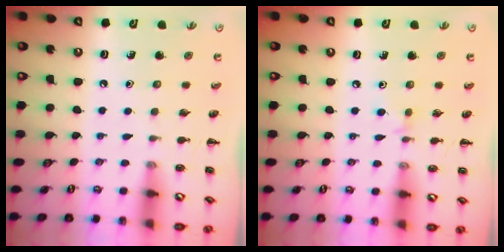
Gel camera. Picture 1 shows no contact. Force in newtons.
{"total": 2.8, "press": 2.6, "slide": 1.1}